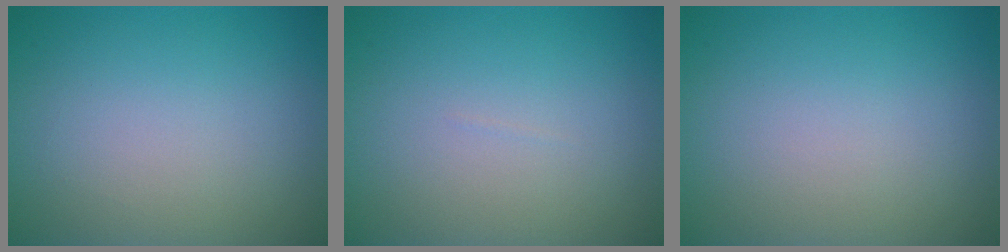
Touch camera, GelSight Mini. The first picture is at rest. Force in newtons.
{"total": 0.0}
{"total": 0.0}